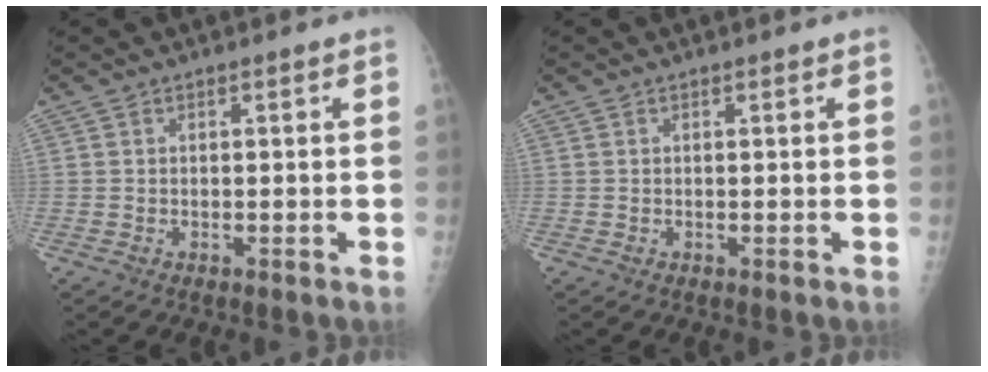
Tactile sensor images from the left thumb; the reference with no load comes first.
{"total": 0.0}